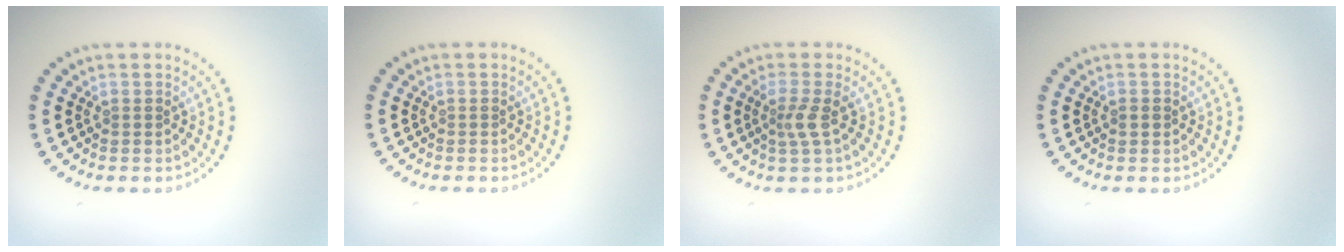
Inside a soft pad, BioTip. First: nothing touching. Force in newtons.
{"total": 0.0}
{"total": 2.0, "press": 1.4, "slide": 1.4}
{"total": 0.9, "press": 0.9, "slide": 0.3}